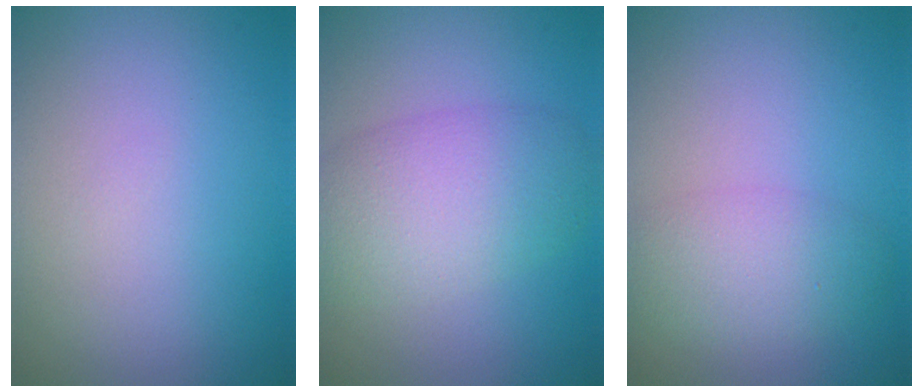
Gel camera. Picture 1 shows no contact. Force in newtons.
{"total": 6.1, "press": 6.1, "slide": 0.1}
{"total": 4.8, "press": 4.8, "slide": 0.2}